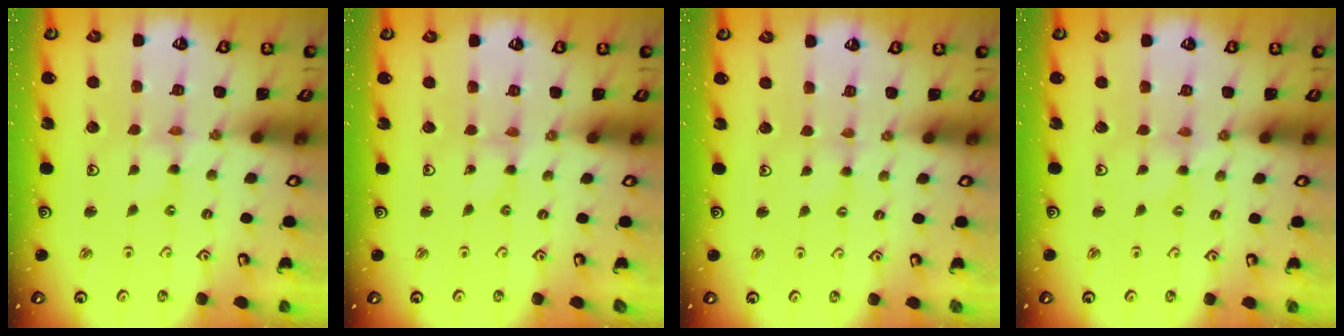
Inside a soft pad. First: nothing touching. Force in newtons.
{"total": 0.0}
{"total": 1.8, "press": 1.8, "slide": 0.4}
{"total": 0.0}